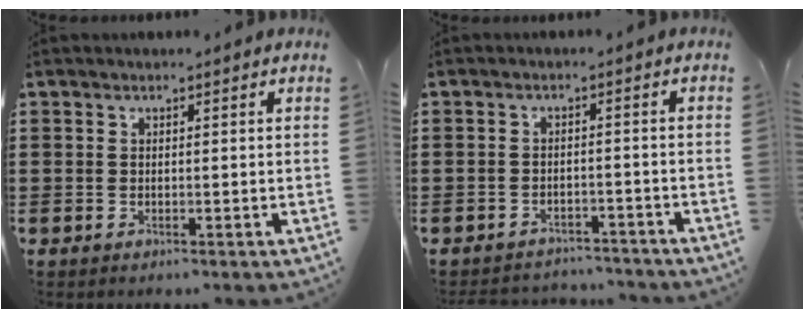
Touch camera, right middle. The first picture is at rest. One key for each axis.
{"total": 2.6, "fx": -2.6, "fy": 0.4, "fz": 0.0, "tx": -0.006, "ty": 0.000, "tz": -0.056}